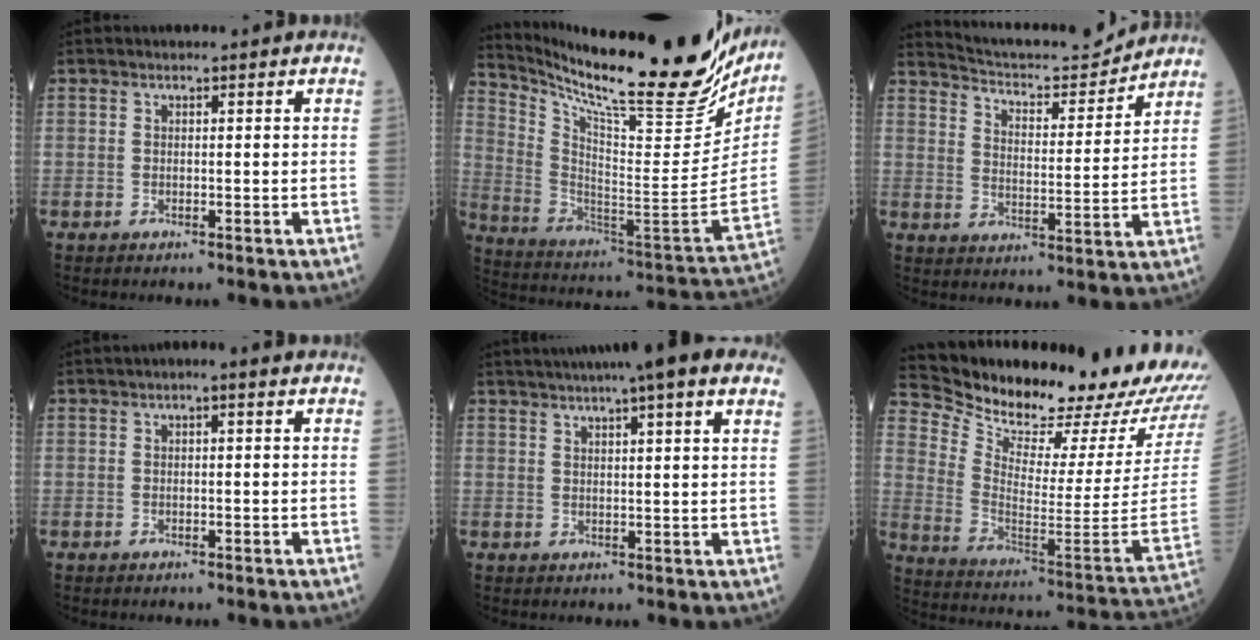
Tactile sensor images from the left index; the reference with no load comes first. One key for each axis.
{"total": 28.6, "fx": 24.1, "fy": 4.0, "fz": 14.9, "tx": -0.257, "ty": -0.079, "tz": 0.349}
{"total": 12.1, "fx": 11.9, "fy": 0.7, "fz": 2.0, "tx": -0.038, "ty": -0.010, "tz": 0.177}
{"total": 1.5, "fx": 0.2, "fy": 0.3, "fz": 1.4, "tx": -0.018, "ty": 0.003, "tz": -0.004}
{"total": 11.9, "fx": 8.5, "fy": 0.9, "fz": 8.2, "tx": -0.130, "ty": 0.030, "tz": 0.107}
{"total": 29.0, "fx": 26.0, "fy": 3.3, "fz": 12.6, "tx": -0.223, "ty": -0.113, "tz": 0.353}